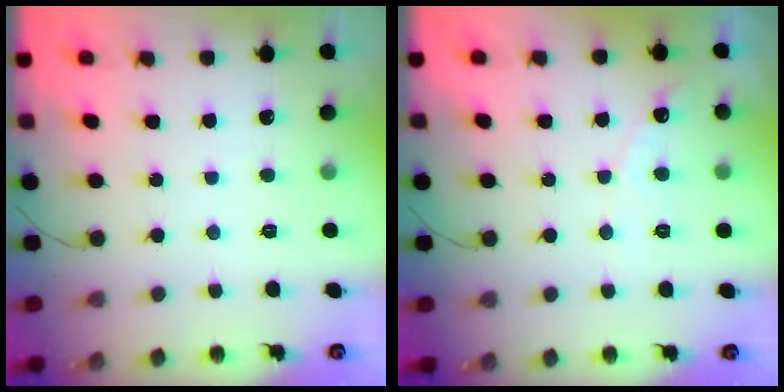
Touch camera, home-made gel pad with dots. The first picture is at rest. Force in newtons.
{"total": 4.7, "press": 4.7, "slide": 0.3}